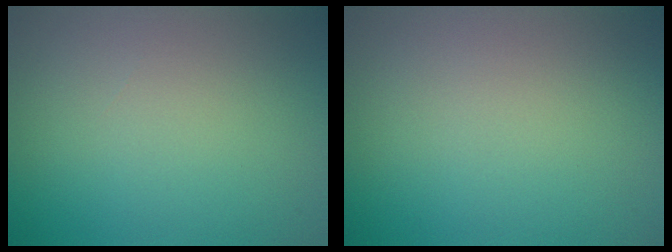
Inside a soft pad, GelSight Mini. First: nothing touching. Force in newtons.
{"total": 0.0}